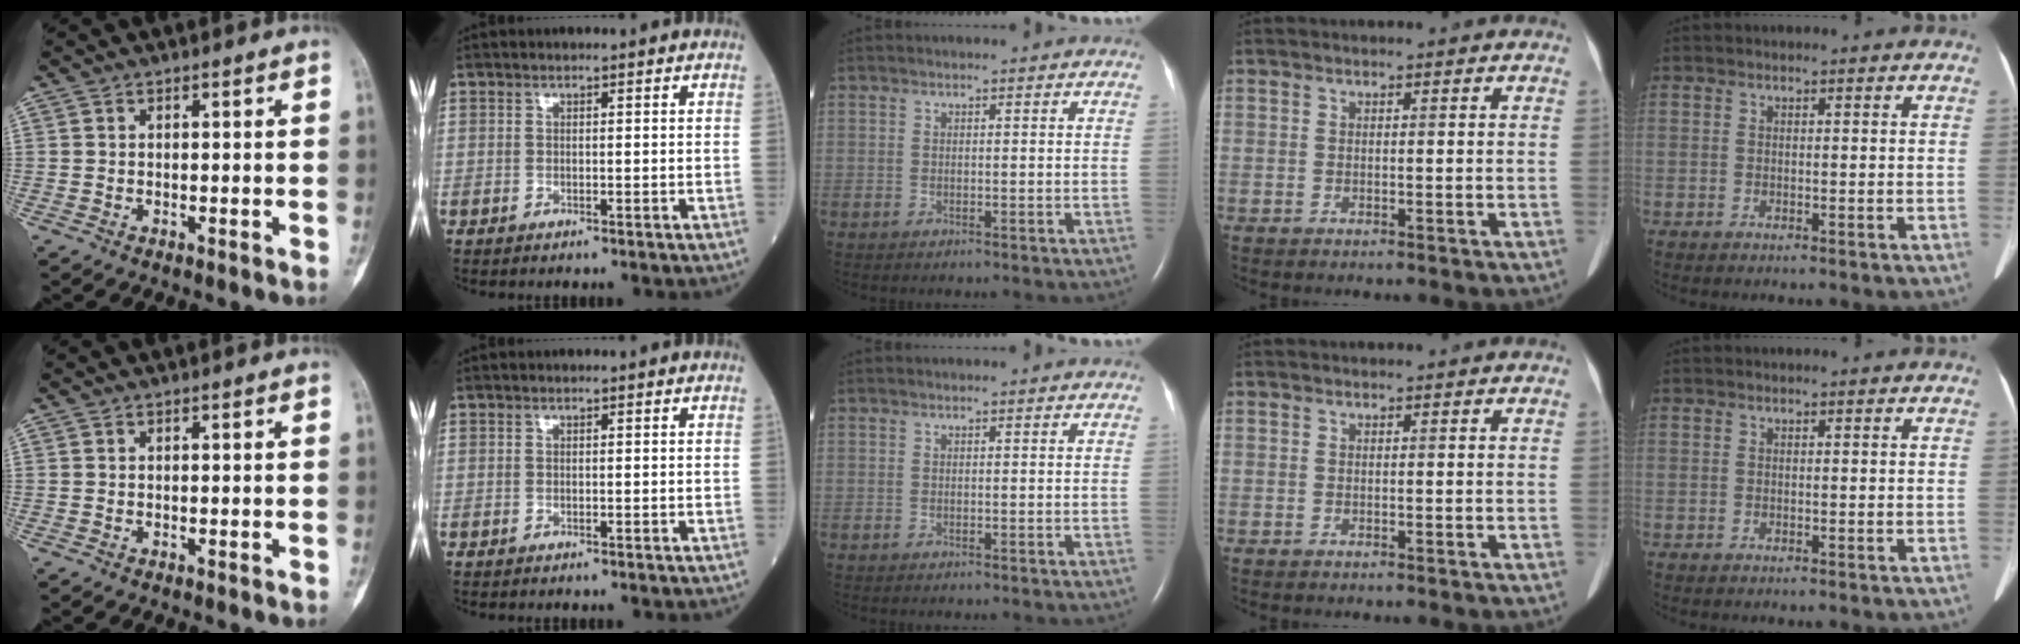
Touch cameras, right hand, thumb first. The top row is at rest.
{}